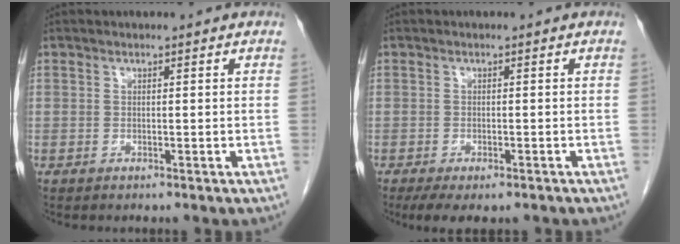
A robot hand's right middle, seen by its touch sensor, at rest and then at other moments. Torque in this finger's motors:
{"motor_torque": [0.77, -0.61, 0.01, 0.03]}